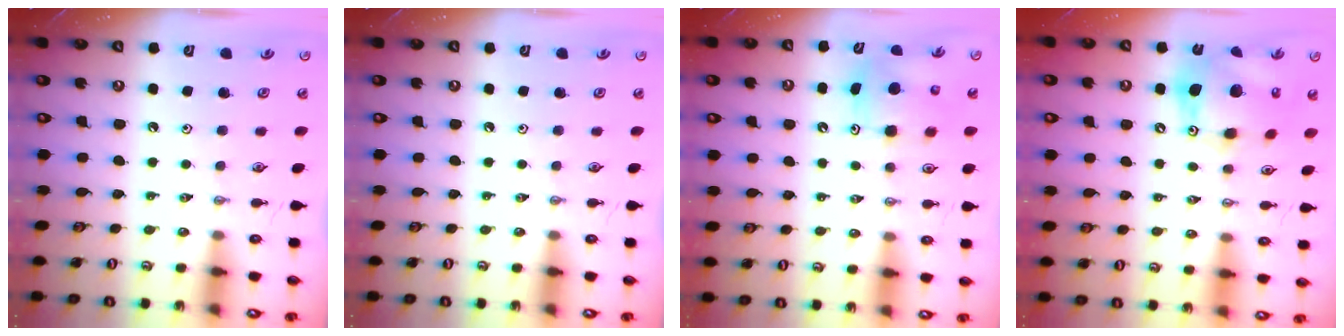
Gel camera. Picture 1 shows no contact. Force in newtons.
{"total": 0.0}
{"total": 7.7, "press": 7.7, "slide": 0.3}
{"total": 15.6, "press": 15.5, "slide": 1.4}